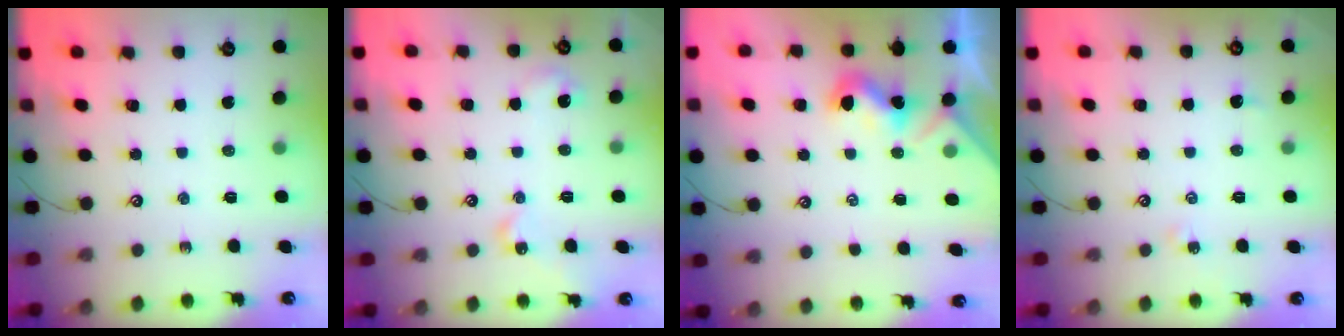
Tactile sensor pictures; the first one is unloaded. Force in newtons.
{"total": 4.7, "press": 4.6, "slide": 0.6}
{"total": 1.3, "press": 1.3, "slide": 0.3}
{"total": 3.0, "press": 2.9, "slide": 0.5}